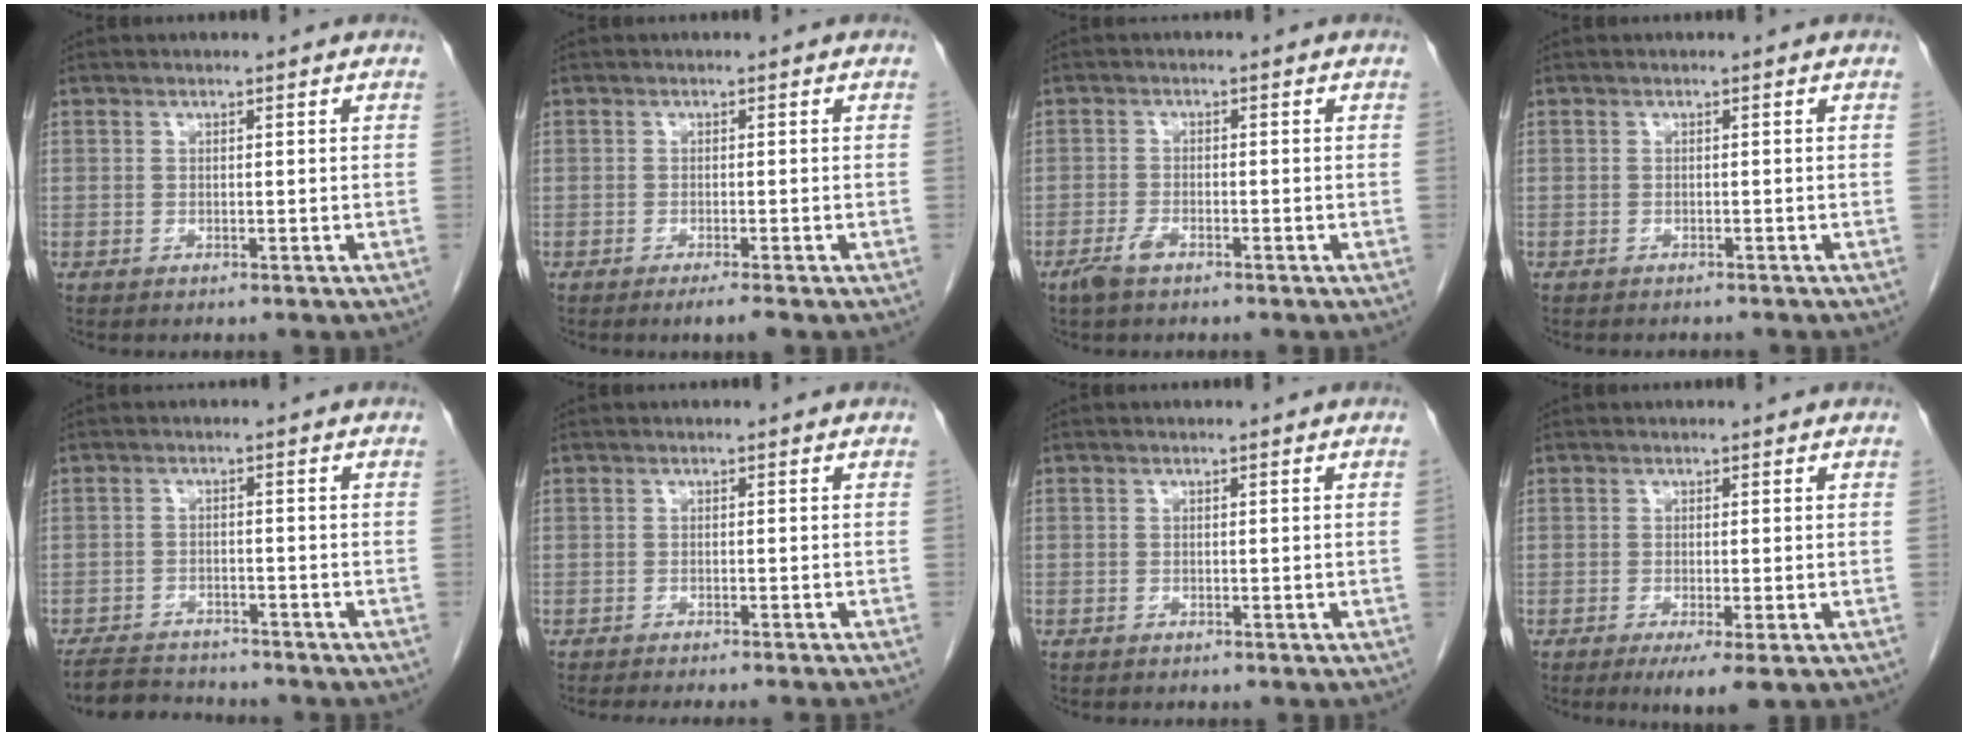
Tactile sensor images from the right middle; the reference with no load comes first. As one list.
[{"total": 1.8, "force": [-1.2, -0.2, 1.3], "torque": [-0.020, -0.005, -0.022]}, {"total": 2.6, "force": [-1.9, 0.8, 1.7], "torque": [-0.042, -0.002, -0.036]}, {"total": 2.3, "force": [-2.1, 0.7, 0.6], "torque": [-0.011, -0.004, -0.025]}, {"total": 6.5, "force": [-6.2, 1.2, 1.2], "torque": [-0.020, -0.012, -0.103]}, {"total": 8.4, "force": [-7.5, 0.0, 3.8], "torque": [-0.029, -0.019, -0.099]}, {"total": 0.0}, {"total": 4.2, "force": [-2.2, 0.4, 3.6], "torque": [-0.048, -0.014, -0.032]}]